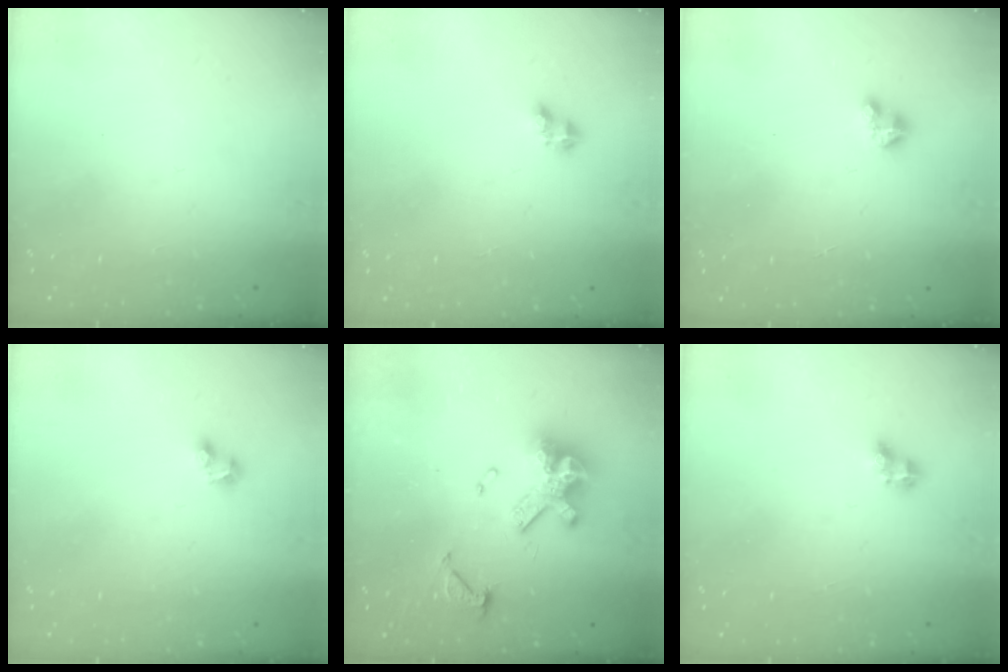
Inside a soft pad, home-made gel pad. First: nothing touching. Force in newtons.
{"total": 2.5, "press": 2.5, "slide": 0.5}
{"total": 1.9, "press": 1.9, "slide": 0.3}
{"total": 2.1, "press": 1.7, "slide": 1.1}
{"total": 14.7, "press": 14.6, "slide": 1.6}
{"total": 3.6, "press": 3.4, "slide": 1.1}